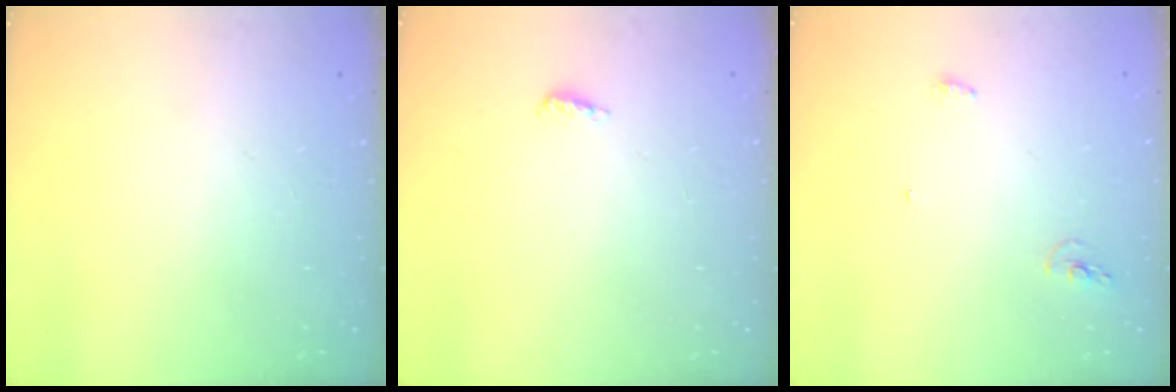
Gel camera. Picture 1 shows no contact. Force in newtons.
{"total": 3.4, "press": 3.0, "slide": 1.7}
{"total": 4.5, "press": 4.2, "slide": 1.5}